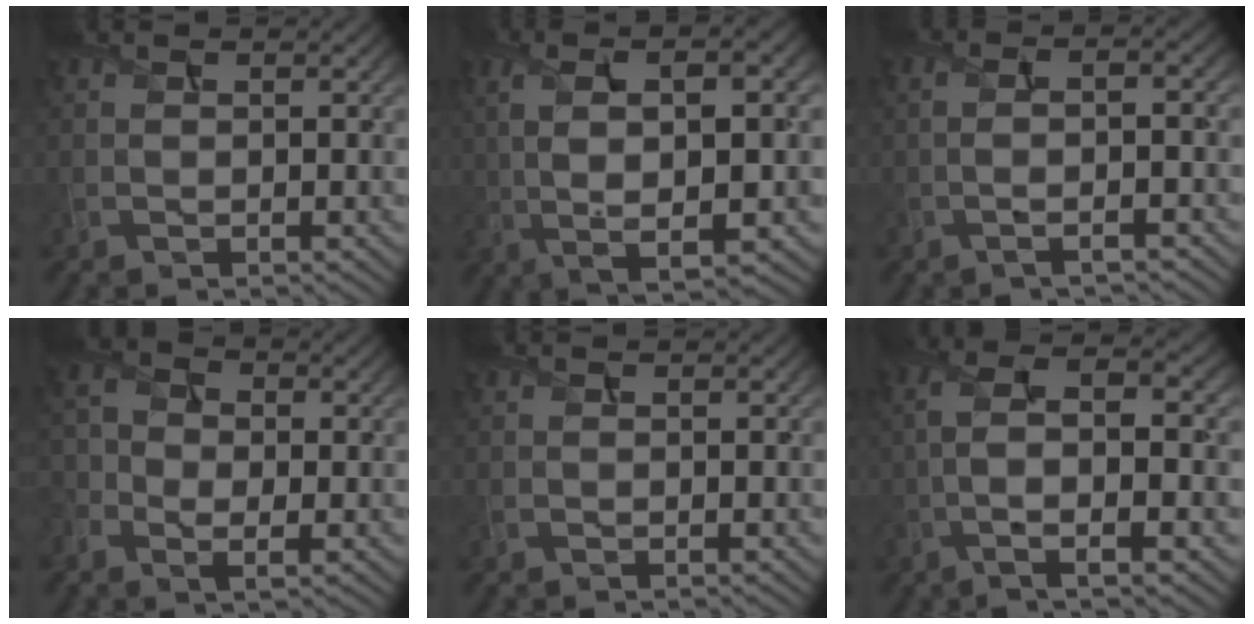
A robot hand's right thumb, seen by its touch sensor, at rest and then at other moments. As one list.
[{"total": 11.2, "force": [1.6, 3.4, 10.5], "torque": [-0.207, 0.006, 0.031]}, {"total": 4.3, "force": [-1.2, 1.2, 3.9], "torque": [-0.068, -0.002, -0.026]}, {"total": 5.3, "force": [-1.8, 3.7, 3.5], "torque": [-0.079, -0.010, -0.035]}, {"total": 0.0}, {"total": 9.0, "force": [-1.1, 3.0, 8.4], "torque": [-0.177, 0.011, -0.025]}]